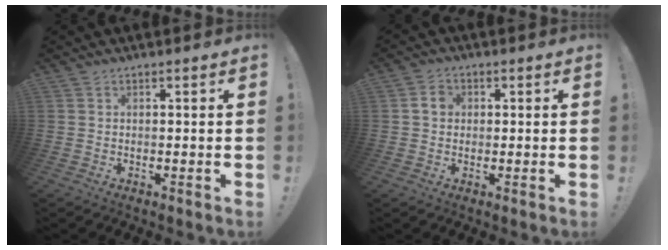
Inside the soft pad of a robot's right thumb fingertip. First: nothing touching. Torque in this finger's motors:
{"motor_torque": [0.60, 0.53, 0.25, 0.24, -0.03]}